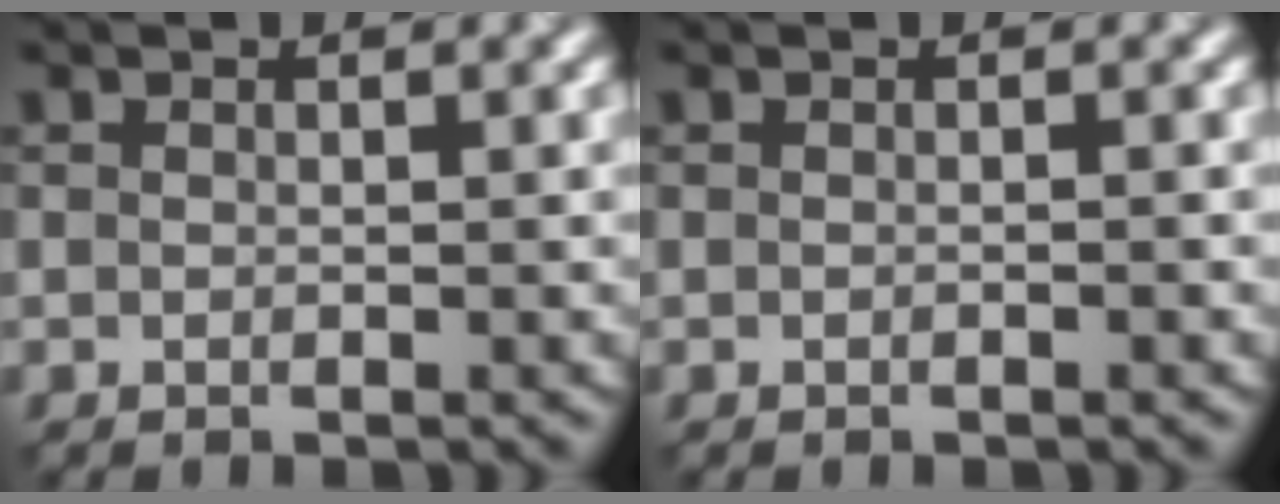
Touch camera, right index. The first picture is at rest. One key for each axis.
{"total": 1.1, "fx": -0.2, "fy": 0.7, "fz": 0.9, "tx": 0.005, "ty": 0.007, "tz": -0.012}